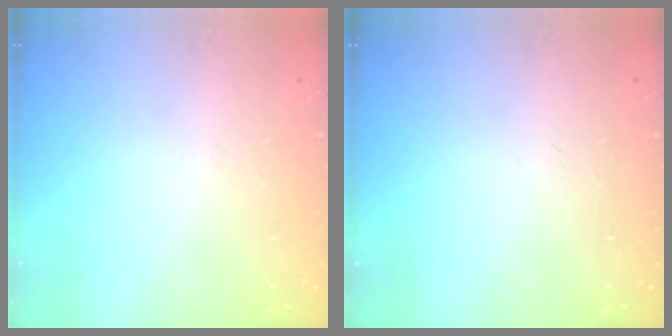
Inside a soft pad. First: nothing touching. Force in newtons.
{"total": 0.0}